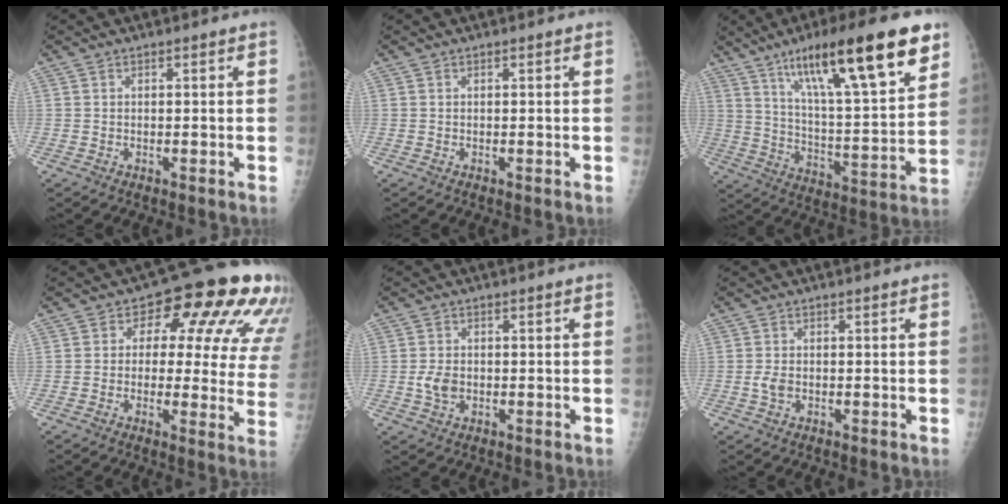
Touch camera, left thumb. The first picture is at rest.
{"total": 0.0}
{"total": 25.3, "force": [14.4, 5.4, 20.1], "torque": [-0.299, -0.037, 0.236]}
{"total": 18.4, "force": [6.8, 9.3, 14.4], "torque": [-0.131, 0.001, 0.072]}
{"total": 3.4, "force": [-0.6, 2.5, 2.2], "torque": [-0.038, 0.001, -0.011]}
{"total": 2.0, "force": [-0.5, 1.3, 1.4], "torque": [-0.027, 0.001, -0.011]}